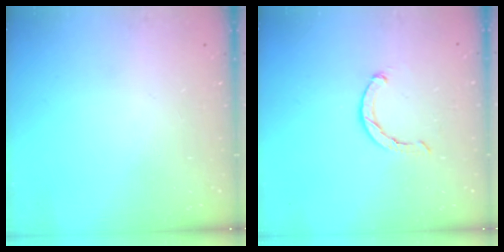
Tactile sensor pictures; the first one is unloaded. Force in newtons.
{"total": 2.3, "press": 2.2, "slide": 0.5}